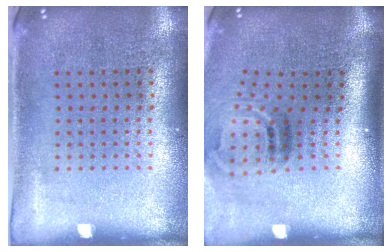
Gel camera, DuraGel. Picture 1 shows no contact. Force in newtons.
{"total": 2.1, "press": 1.3, "slide": 1.7}